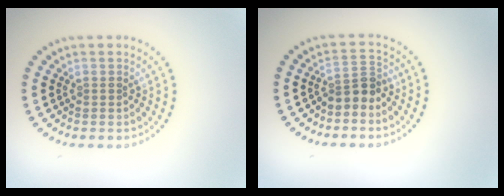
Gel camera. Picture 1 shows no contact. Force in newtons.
{"total": 2.3, "press": 1.8, "slide": 1.5}